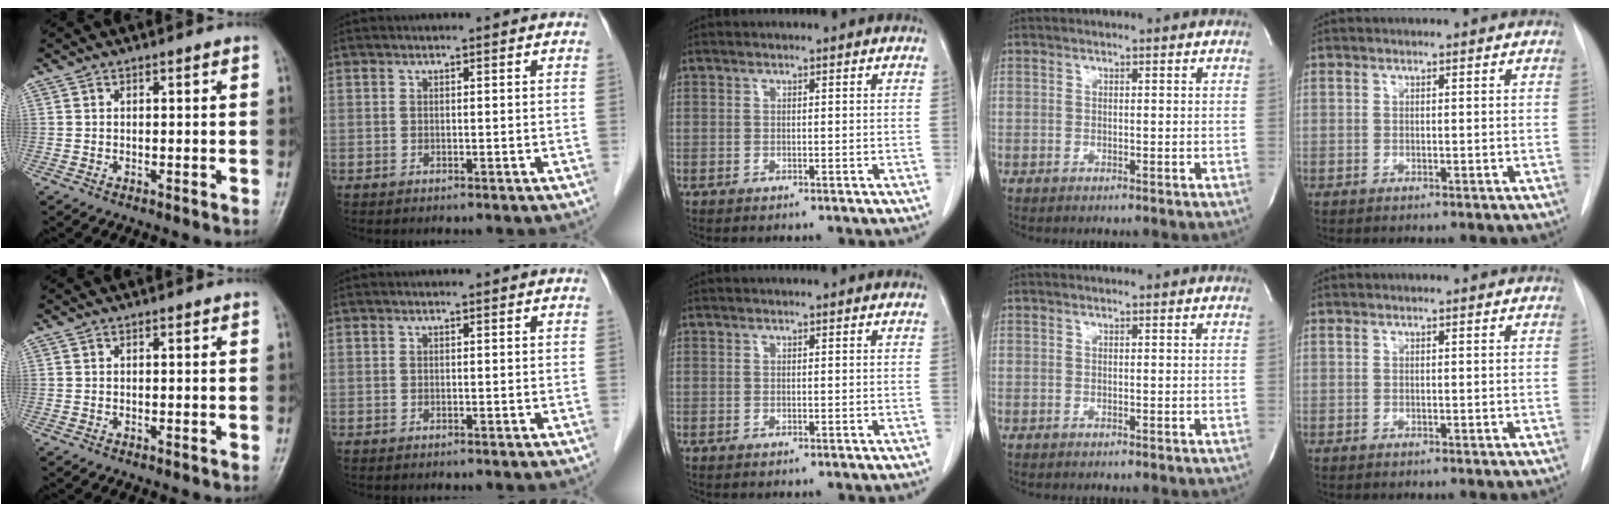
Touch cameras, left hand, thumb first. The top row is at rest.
{}